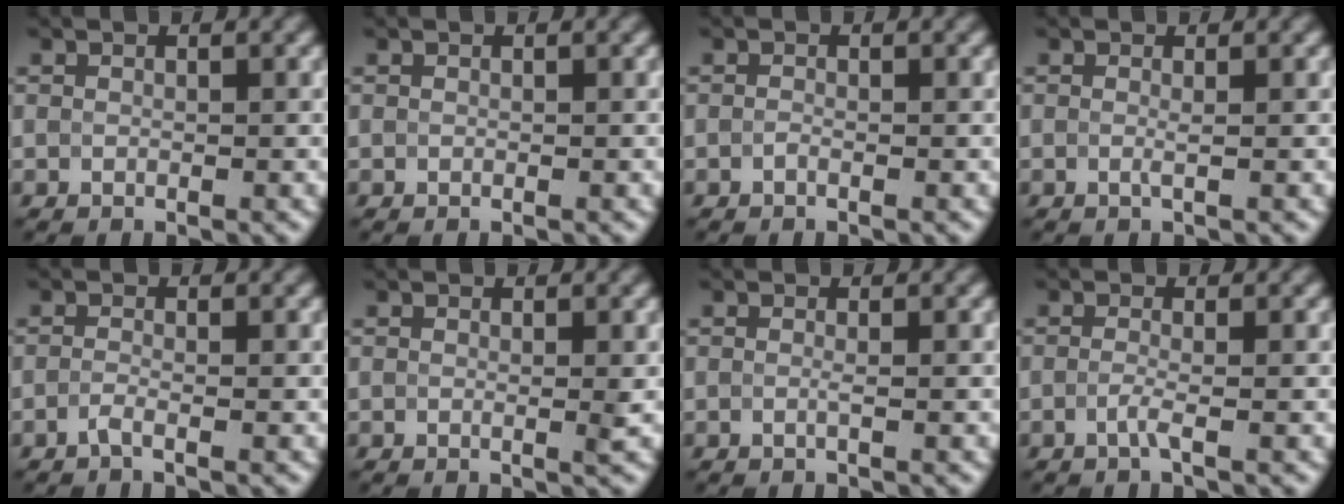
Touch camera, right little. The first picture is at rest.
{"total": 0.0}
{"total": 0.8, "force": [-0.6, -0.2, -0.4], "torque": [0.003, -0.001, -0.011]}
{"total": 0.0}
{"total": 1.0, "force": [-1.0, -0.1, 0.0], "torque": [-0.003, 0.000, -0.025]}
{"total": 0.8, "force": [0.0, 0.1, 0.8], "torque": [-0.010, 0.000, -0.004]}
{"total": 0.0}
{"total": 0.9, "force": [-0.8, 0.1, 0.5], "torque": [-0.012, -0.002, -0.020]}